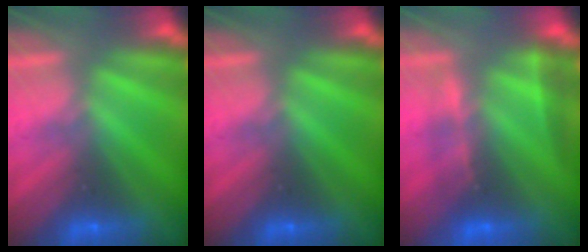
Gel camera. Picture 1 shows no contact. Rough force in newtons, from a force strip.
{"total": 0.0}
{"total": 2.4}